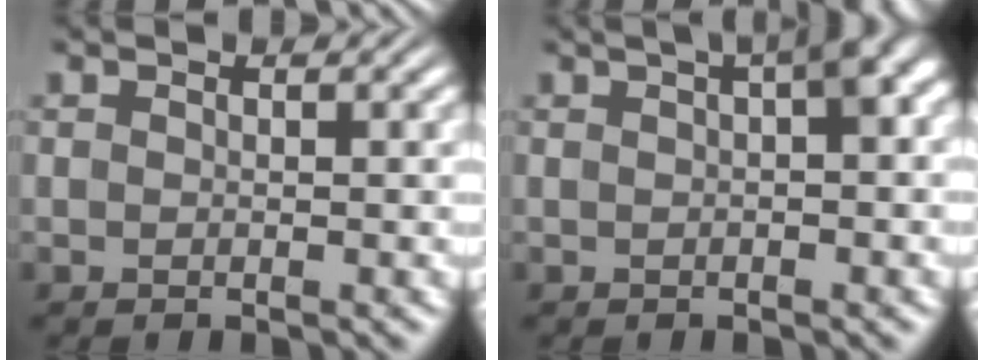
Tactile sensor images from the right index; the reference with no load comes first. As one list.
[{"total": 4.8, "force": [1.6, 1.6, 4.2], "torque": [-0.044, 0.027, 0.014]}]